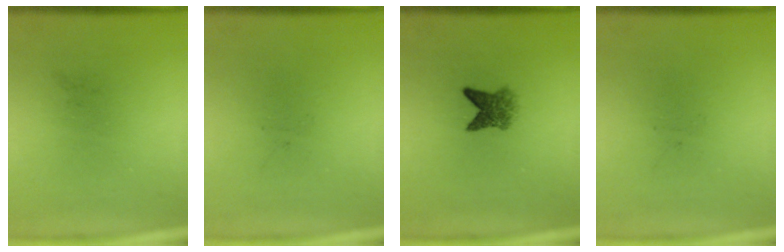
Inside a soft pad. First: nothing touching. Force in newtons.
{"total": 0.0}
{"total": 3.4}
{"total": 0.0}